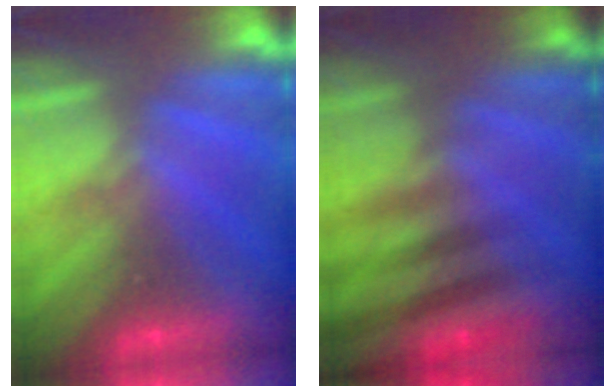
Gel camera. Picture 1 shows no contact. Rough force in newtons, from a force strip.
{"total": 2.9}